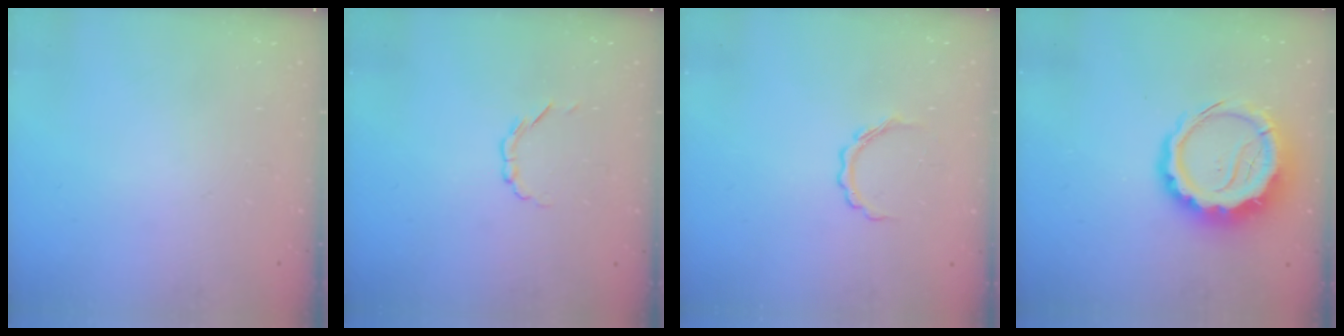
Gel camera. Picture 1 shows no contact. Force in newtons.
{"total": 2.1, "press": 2.0, "slide": 0.7}
{"total": 4.3, "press": 4.3, "slide": 0.6}
{"total": 10.5, "press": 10.1, "slide": 2.8}